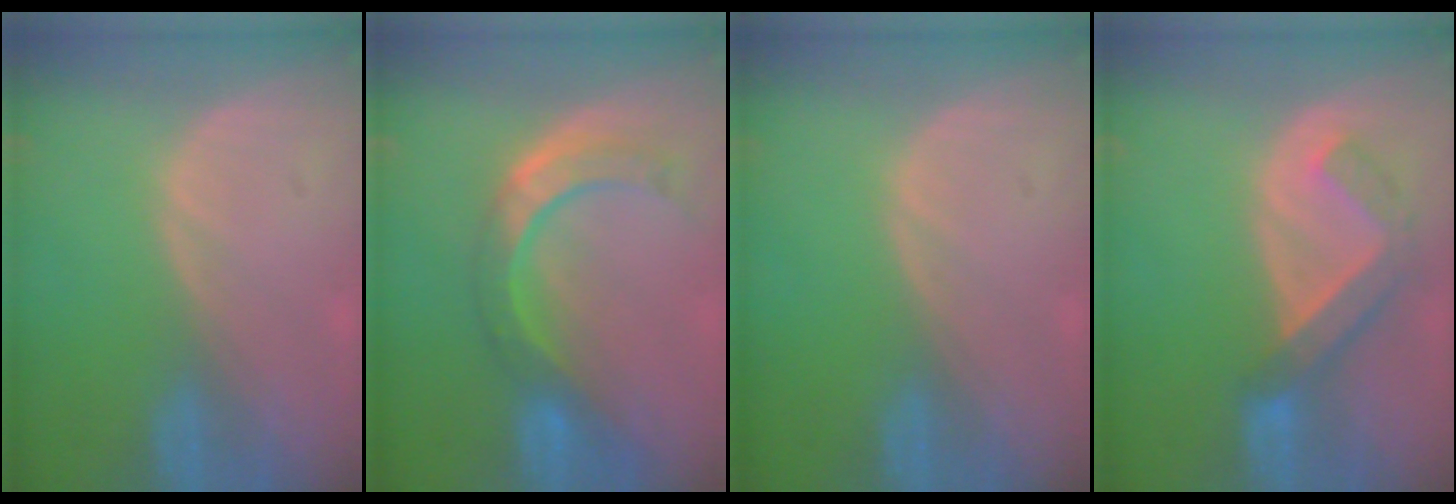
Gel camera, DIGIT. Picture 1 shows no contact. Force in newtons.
{"total": 8.5, "press": 7.2, "slide": 4.5}
{"total": 0.0}
{"total": 5.6, "press": 5.6, "slide": 0.3}